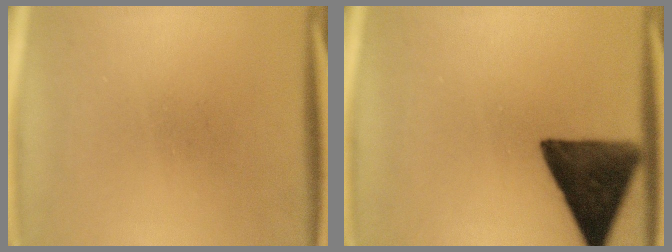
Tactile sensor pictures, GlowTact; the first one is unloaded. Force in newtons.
{"total": 13.1}